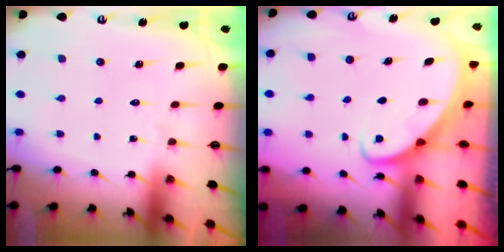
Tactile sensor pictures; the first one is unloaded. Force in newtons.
{"total": 2.3, "press": 2.3, "slide": 0.2}